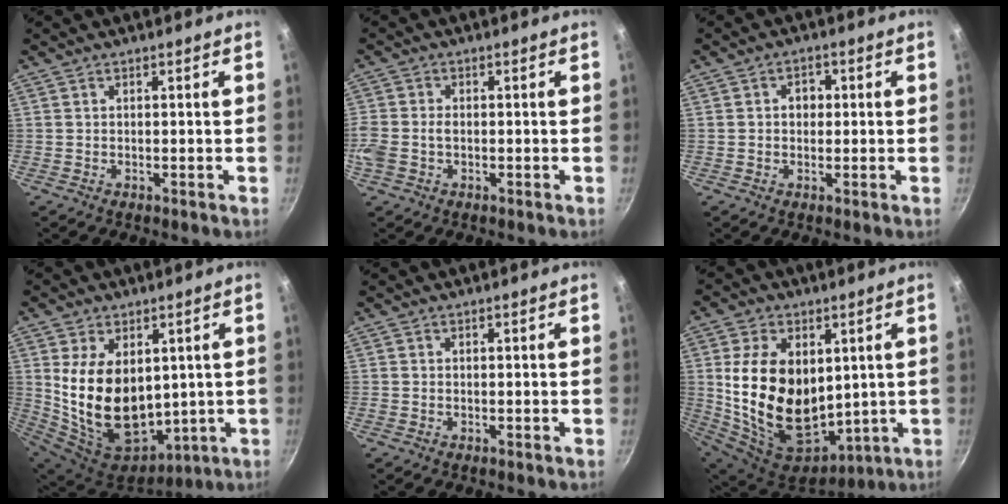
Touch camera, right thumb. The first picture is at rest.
{"total": 5.8, "force": [-1.3, 4.0, 4.0], "torque": [-0.097, 0.007, -0.033]}
{"total": 3.1, "force": [0.2, 2.6, 1.7], "torque": [-0.006, 0.005, 0.000]}
{"total": 20.1, "force": [2.7, 13.4, 14.8], "torque": [-0.251, -0.035, 0.078]}
{"total": 0.0}
{"total": 22.4, "force": [3.0, 15.0, 16.4], "torque": [-0.286, -0.030, 0.079]}